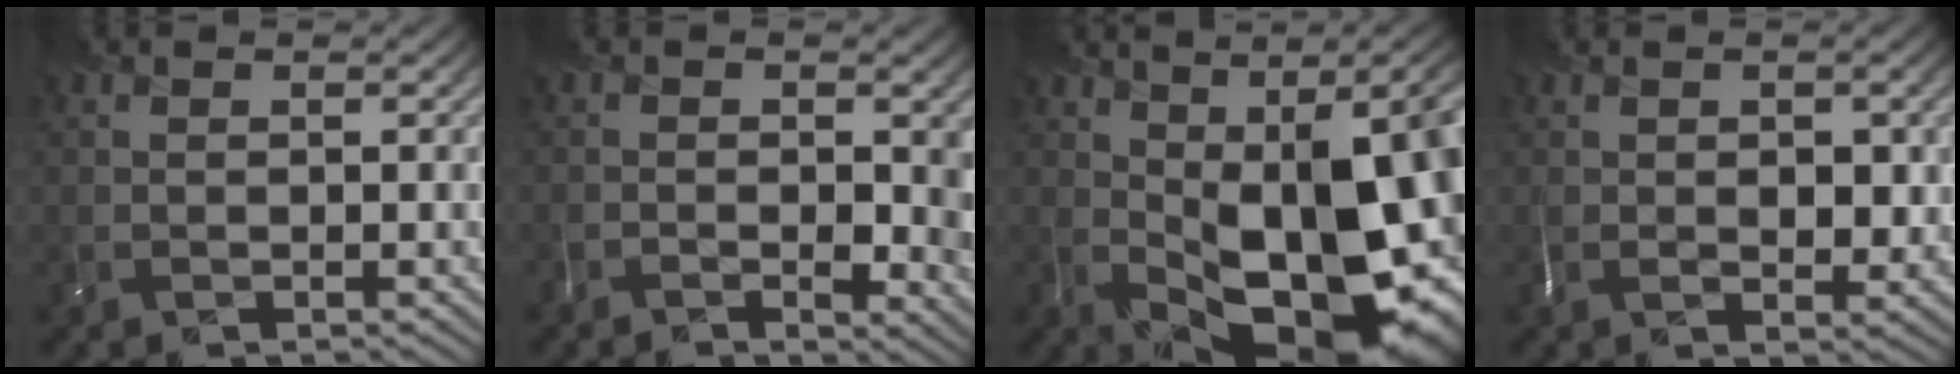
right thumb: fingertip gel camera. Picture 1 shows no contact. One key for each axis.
{"total": 7.1, "fx": -1.5, "fy": 3.9, "fz": 5.6, "tx": -0.081, "ty": -0.024, "tz": -0.017}
{"total": 17.3, "fx": -1.8, "fy": 7.6, "fz": 15.4, "tx": -0.208, "ty": -0.027, "tz": 0.005}
{"total": 3.1, "fx": 0.0, "fy": 1.5, "fz": 2.7, "tx": -0.046, "ty": -0.007, "tz": 0.007}